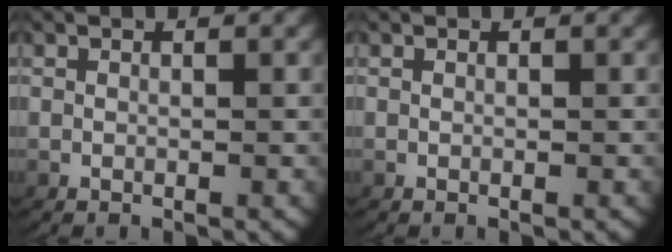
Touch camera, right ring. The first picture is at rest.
{"total": 0.0}